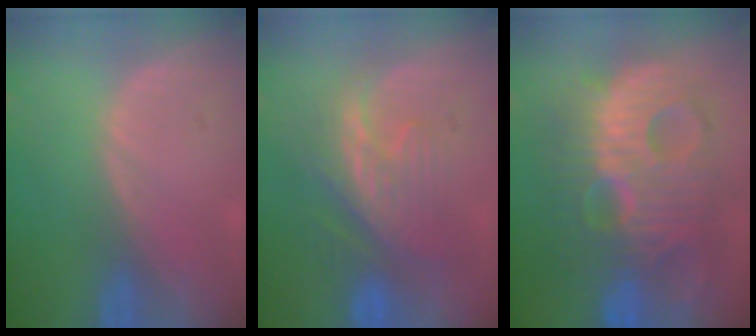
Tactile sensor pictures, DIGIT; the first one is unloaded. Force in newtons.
{"total": 8.4, "press": 8.1, "slide": 1.9}
{"total": 13.6, "press": 13.6, "slide": 1.1}